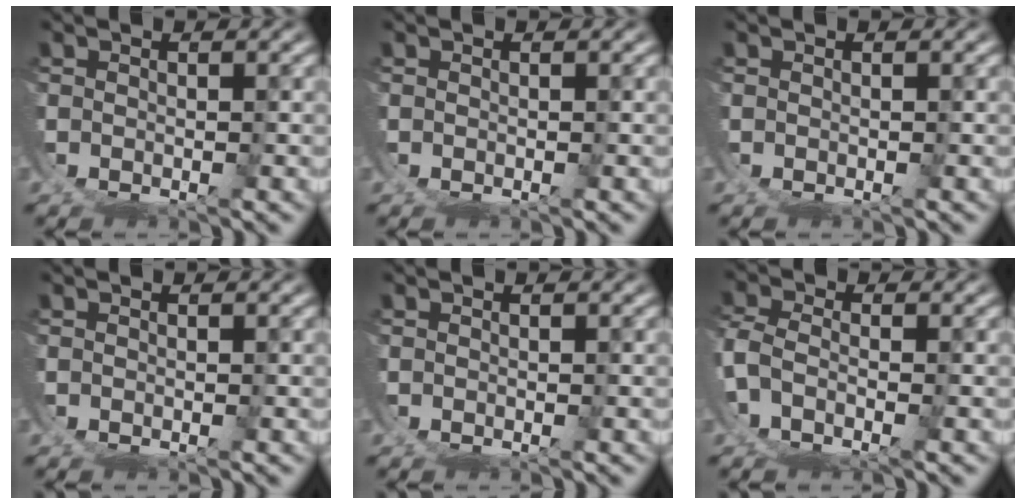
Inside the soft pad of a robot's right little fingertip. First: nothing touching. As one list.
[{"total": 0.0}, {"total": 0.0}, {"total": 0.0}, {"total": 0.0}, {"total": 3.6, "force": [-1.7, 1.4, 2.9], "torque": [-0.068, -0.021, -0.019]}]